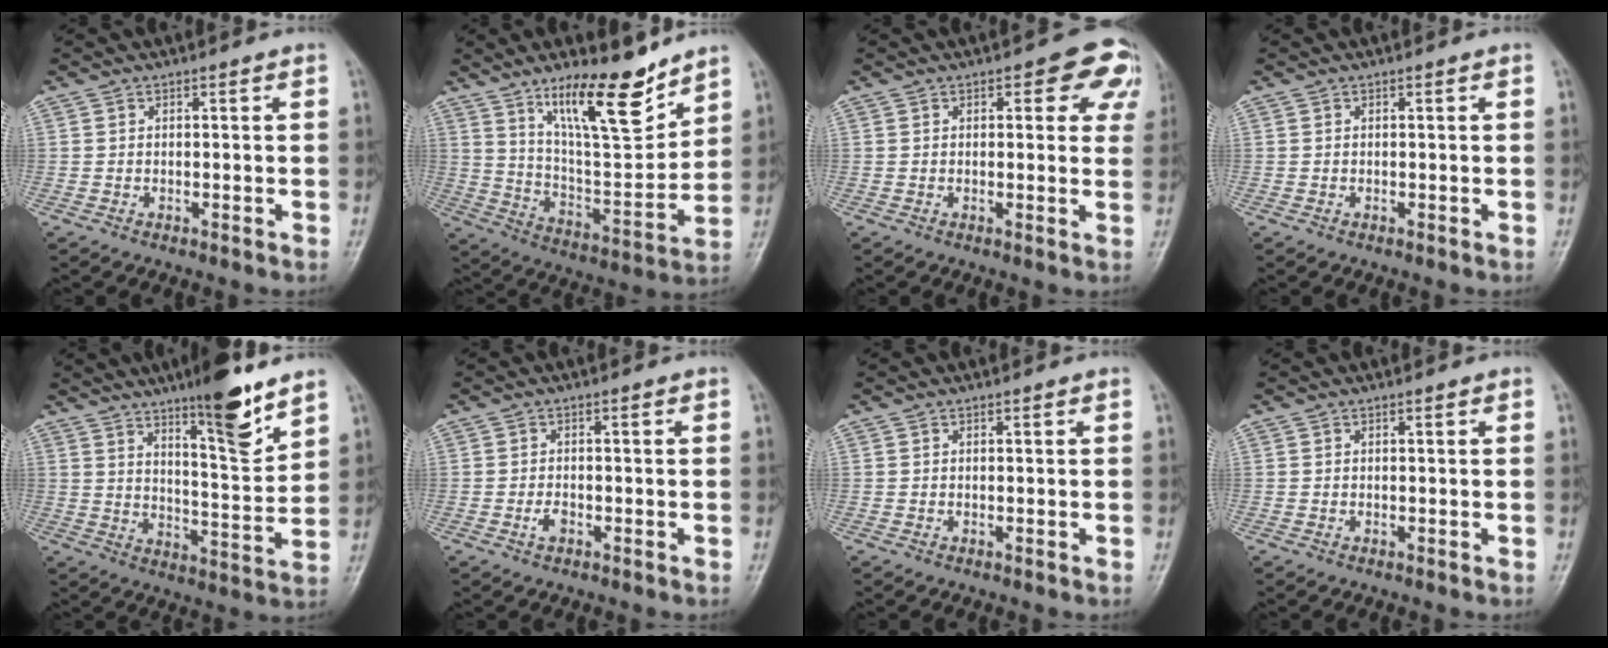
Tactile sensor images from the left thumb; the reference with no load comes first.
{"total": 17.2, "force": [11.8, 4.7, 11.6], "torque": [-0.159, -0.082, 0.210]}
{"total": 7.3, "force": [3.3, 3.9, 5.3], "torque": [-0.010, -0.003, 0.026]}
{"total": 0.0}
{"total": 13.3, "force": [9.1, 2.5, 9.4], "torque": [-0.124, -0.066, 0.145]}
{"total": 1.9, "force": [-0.9, 1.1, 1.3], "torque": [-0.026, 0.005, -0.018]}
{"total": 0.0}
{"total": 0.0}